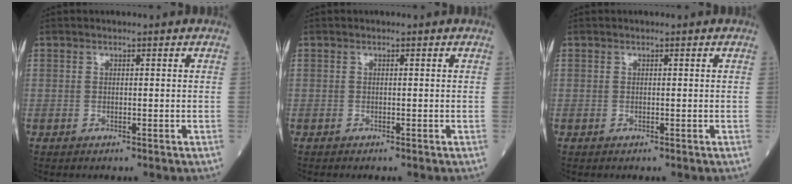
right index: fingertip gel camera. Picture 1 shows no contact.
{"total": 0.0}
{"total": 0.0}